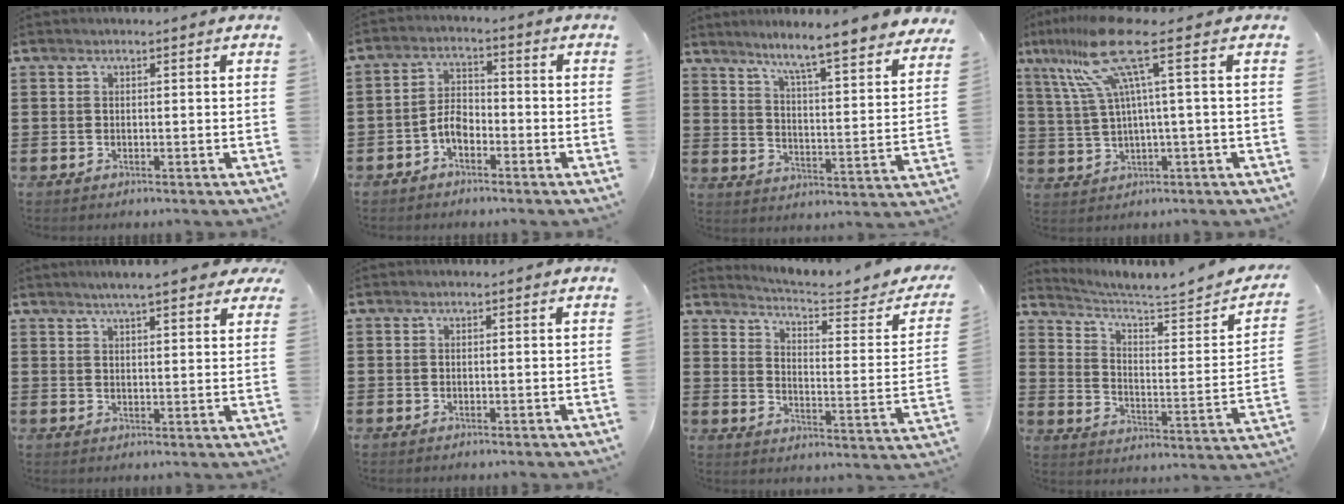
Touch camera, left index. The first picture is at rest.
{"total": 4.0, "force": [-2.4, 2.0, 2.5], "torque": [-0.060, 0.006, -0.050]}
{"total": 5.8, "force": [5.3, -1.1, 2.2], "torque": [-0.062, -0.055, 0.078]}
{"total": 12.4, "force": [4.6, 0.9, 11.5], "torque": [-0.263, -0.013, 0.065]}
{"total": 4.8, "force": [4.1, 0.4, 2.4], "torque": [-0.058, 0.000, 0.073]}
{"total": 0.0}
{"total": 3.9, "force": [3.6, 0.0, 1.5], "torque": [-0.051, -0.029, 0.054]}
{"total": 3.3, "force": [2.9, 0.3, 1.6], "torque": [-0.053, -0.029, 0.038]}